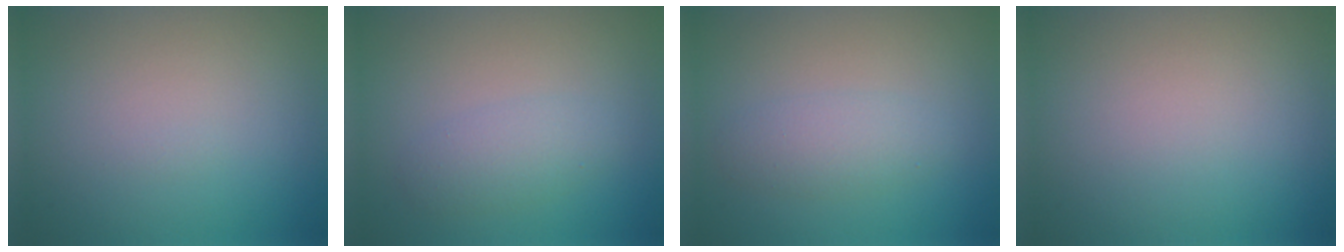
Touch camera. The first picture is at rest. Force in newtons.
{"total": 2.2, "press": 2.2, "slide": 0.1}
{"total": 2.4, "press": 2.4, "slide": 0.0}
{"total": 0.0}